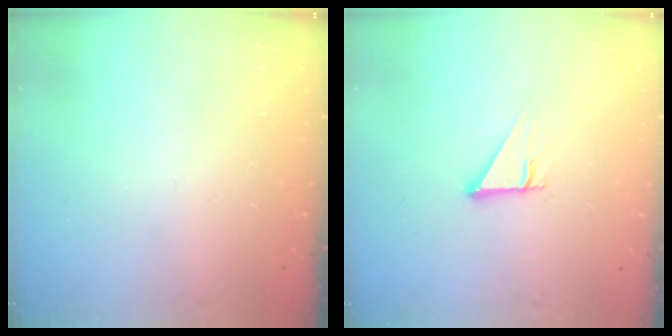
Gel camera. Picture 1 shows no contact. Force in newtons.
{"total": 2.5, "press": 2.5, "slide": 0.2}